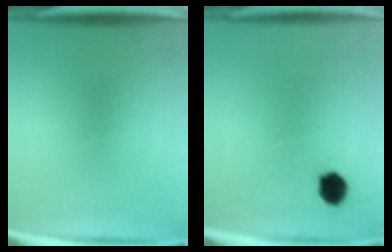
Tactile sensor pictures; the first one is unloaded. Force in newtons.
{"total": 4.3}